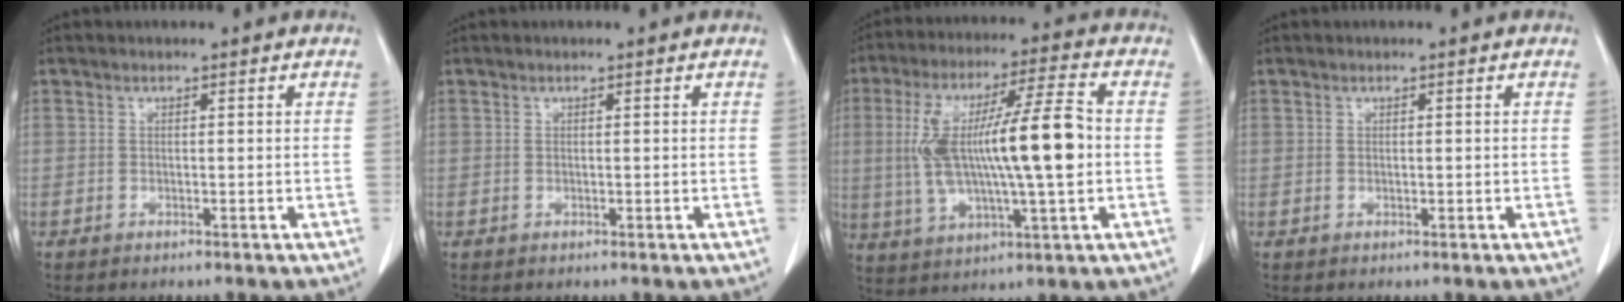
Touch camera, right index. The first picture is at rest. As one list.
[{"total": 0.0}, {"total": 17.5, "force": [0.2, 2.9, 17.3], "torque": [-0.329, 0.023, 0.007]}, {"total": 0.6, "force": [-0.1, 0.3, 0.5], "torque": [-0.014, -0.001, 0.000]}]